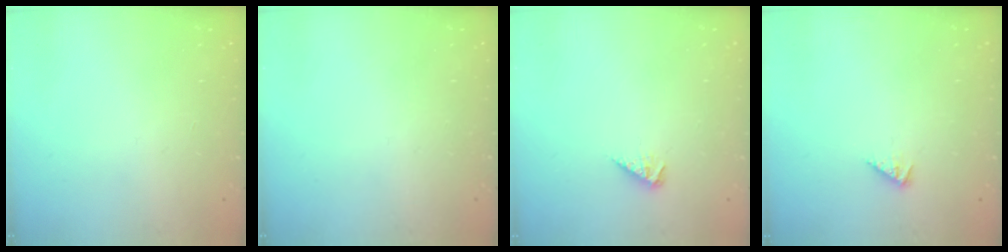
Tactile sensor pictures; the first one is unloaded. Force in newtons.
{"total": 0.0}
{"total": 3.8, "press": 3.7, "slide": 0.7}
{"total": 1.9, "press": 1.9, "slide": 0.4}